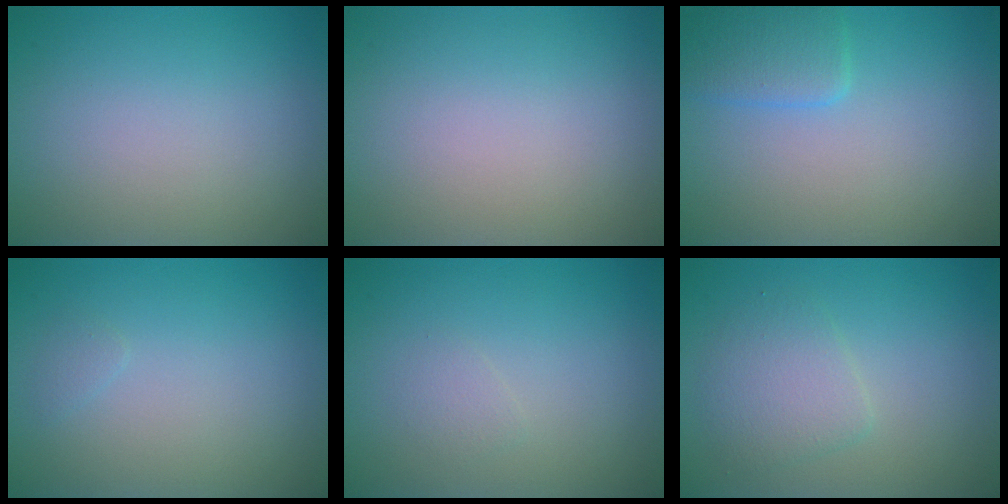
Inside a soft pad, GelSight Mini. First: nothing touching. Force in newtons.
{"total": 0.0}
{"total": 2.6, "press": 2.5, "slide": 0.3}
{"total": 0.6, "press": 0.5, "slide": 0.1}
{"total": 0.8, "press": 0.8, "slide": 0.1}
{"total": 2.7, "press": 2.7, "slide": 0.1}